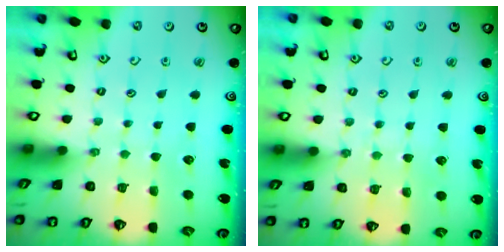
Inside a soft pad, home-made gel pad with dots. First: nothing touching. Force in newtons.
{"total": 5.4, "press": 5.3, "slide": 0.6}